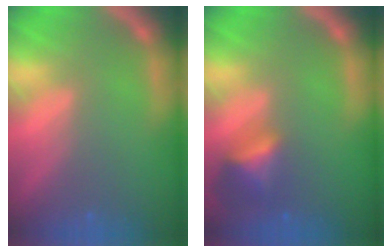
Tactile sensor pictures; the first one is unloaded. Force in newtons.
{"total": 3.5}